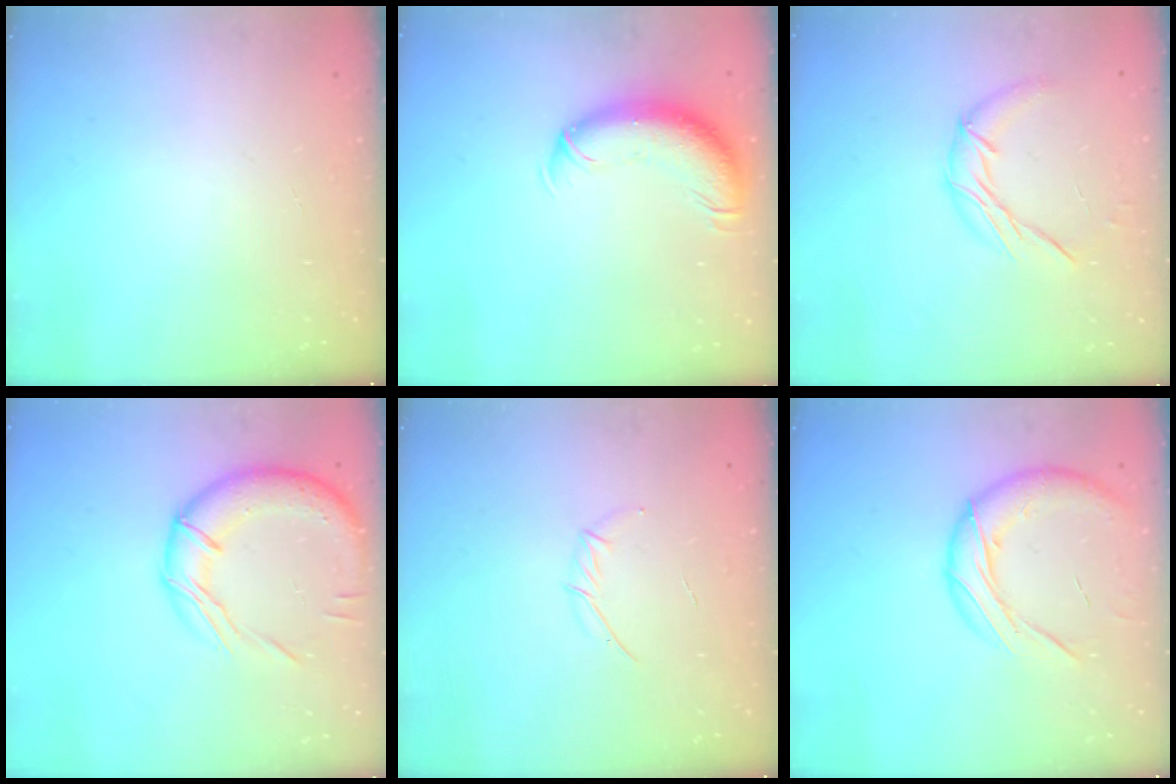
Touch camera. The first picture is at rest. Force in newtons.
{"total": 11.1, "press": 10.7, "slide": 2.7}
{"total": 9.4, "press": 9.4, "slide": 0.2}
{"total": 17.1, "press": 17.0, "slide": 1.9}
{"total": 3.3, "press": 3.2, "slide": 0.9}
{"total": 14.7, "press": 14.6, "slide": 2.3}